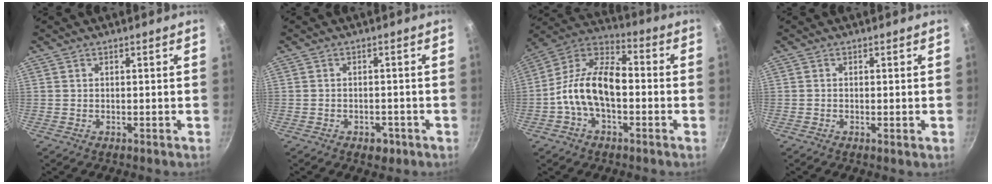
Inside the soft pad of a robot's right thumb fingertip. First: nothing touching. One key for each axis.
{"total": 2.8, "fx": -1.6, "fy": 1.8, "fz": 1.5, "tx": -0.012, "ty": 0.006, "tz": -0.018}
{"total": 15.1, "fx": -2.1, "fy": 8.7, "fz": 12.1, "tx": -0.218, "ty": 0.045, "tz": -0.046}
{"total": 1.1, "fx": -0.2, "fy": 0.3, "fz": 1.0, "tx": -0.024, "ty": -0.005, "tz": -0.006}